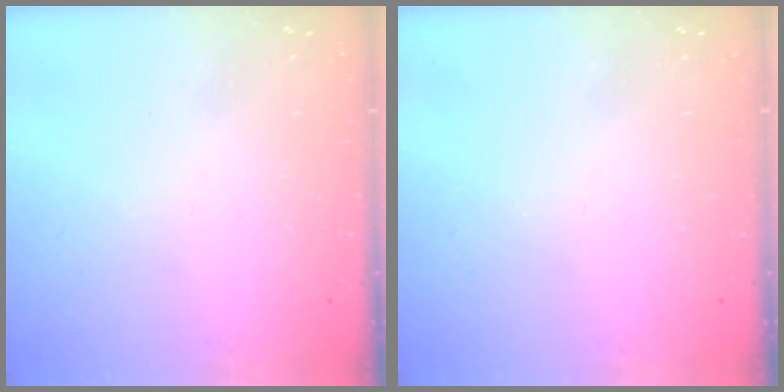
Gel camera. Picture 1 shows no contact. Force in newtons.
{"total": 0.0}